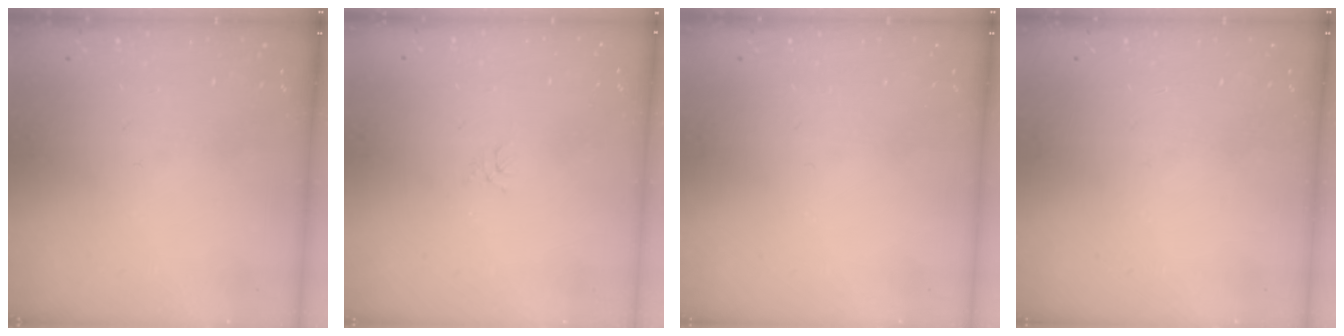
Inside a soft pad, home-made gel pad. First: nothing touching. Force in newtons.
{"total": 0.0}
{"total": 0.0}
{"total": 0.0}